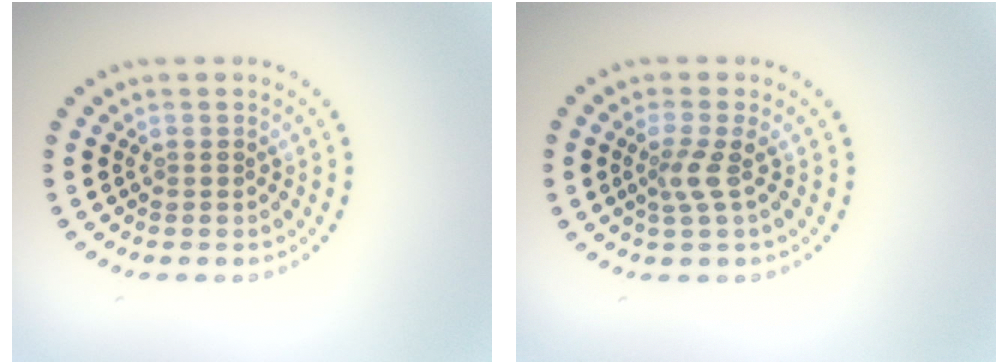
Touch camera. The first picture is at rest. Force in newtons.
{"total": 1.9, "press": 1.3, "slide": 1.4}